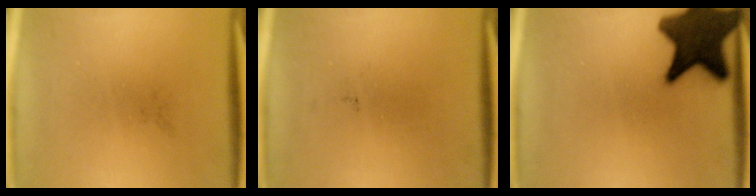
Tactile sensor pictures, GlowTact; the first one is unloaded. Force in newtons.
{"total": 0.0}
{"total": 15.7}